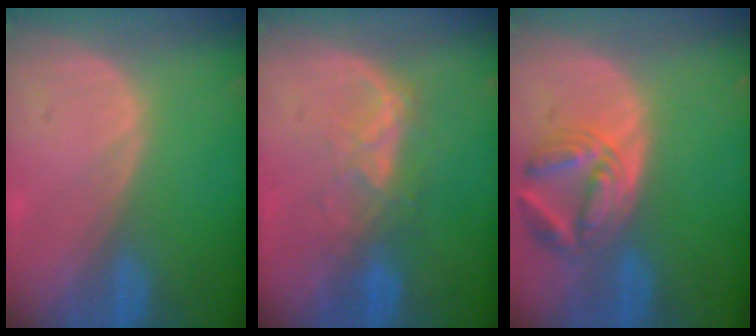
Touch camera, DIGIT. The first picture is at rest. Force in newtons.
{"total": 4.1, "press": 4.1, "slide": 0.6}
{"total": 6.5, "press": 6.4, "slide": 1.3}